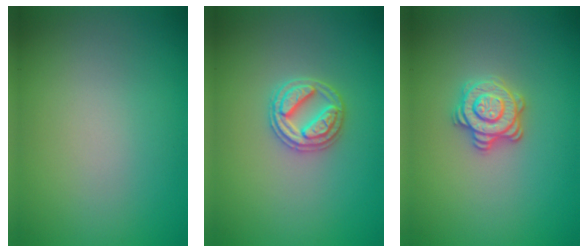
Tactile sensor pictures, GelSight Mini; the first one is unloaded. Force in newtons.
{"total": 3.0, "press": 2.9, "slide": 0.4}
{"total": 3.3, "press": 2.9, "slide": 1.5}